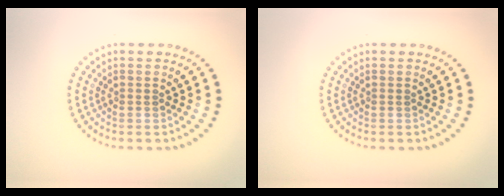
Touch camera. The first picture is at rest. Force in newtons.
{"total": 0.0}